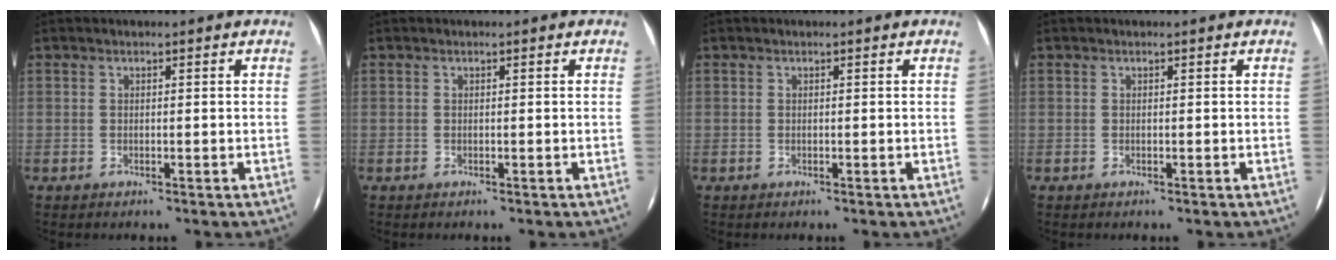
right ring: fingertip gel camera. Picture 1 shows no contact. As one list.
[{"total": 0.0}, {"total": 0.0}, {"total": 0.0}]